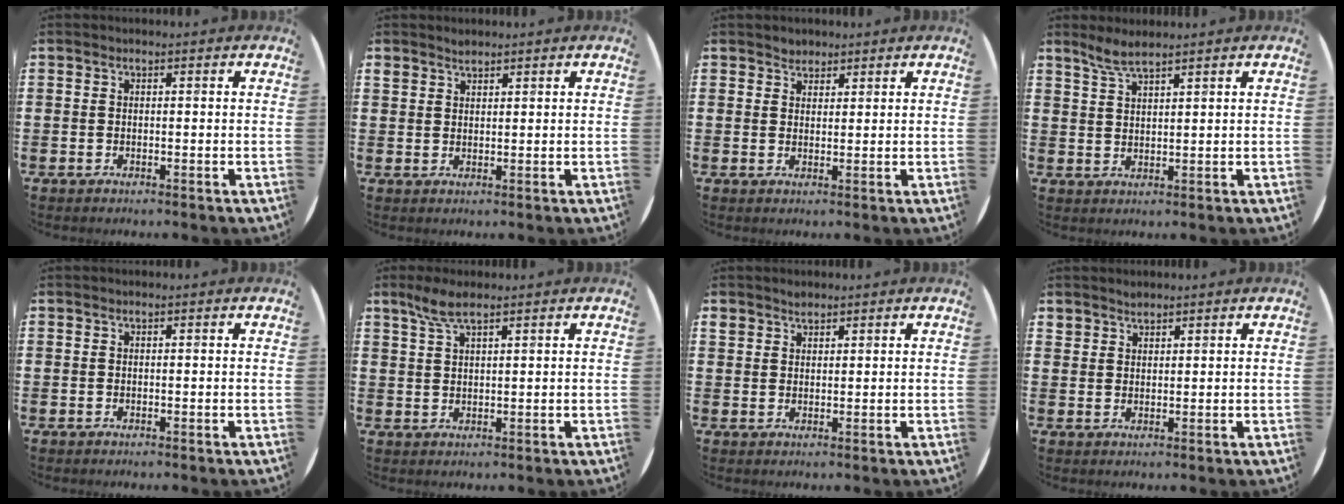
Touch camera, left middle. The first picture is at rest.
{"total": 1.4, "force": [1.3, 0.5, -0.1], "torque": [0.001, 0.001, 0.025]}
{"total": 1.5, "force": [1.4, 0.6, -0.1], "torque": [0.009, -0.002, 0.026]}
{"total": 3.1, "force": [2.8, 0.3, 1.4], "torque": [-0.033, 0.002, 0.051]}
{"total": 0.0}
{"total": 3.8, "force": [2.8, 0.8, 2.5], "torque": [-0.054, 0.006, 0.049]}
{"total": 1.8, "force": [1.6, 0.8, -0.1], "torque": [0.008, -0.002, 0.030]}
{"total": 1.6, "force": [1.5, 0.5, -0.2], "torque": [0.002, 0.001, 0.030]}